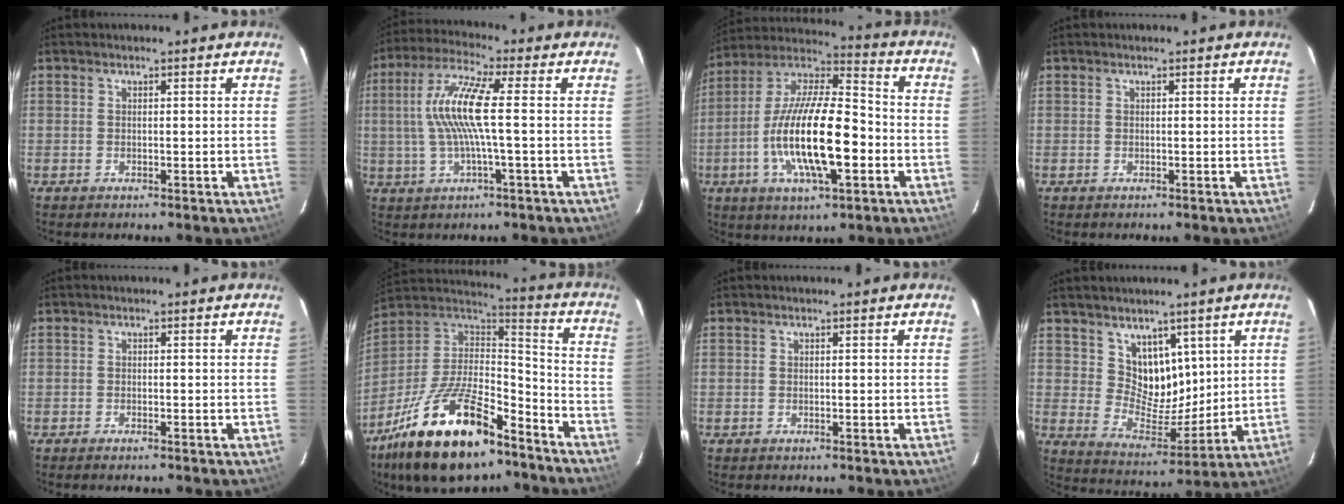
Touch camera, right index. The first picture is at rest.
{"total": 10.4, "force": [0.2, 0.6, 10.4], "torque": [-0.210, 0.007, 0.004]}
{"total": 19.6, "force": [-4.9, 6.1, 17.9], "torque": [-0.342, -0.005, -0.097]}
{"total": 0.0}
{"total": 1.1, "force": [-1.0, 0.2, 0.5], "torque": [-0.014, -0.001, -0.020]}
{"total": 25.9, "force": [-16.7, 9.9, 17.1], "torque": [-0.334, -0.017, -0.277]}
{"total": 0.0}
{"total": 9.2, "force": [4.9, 6.7, 4.1], "torque": [-0.062, -0.003, 0.100]}